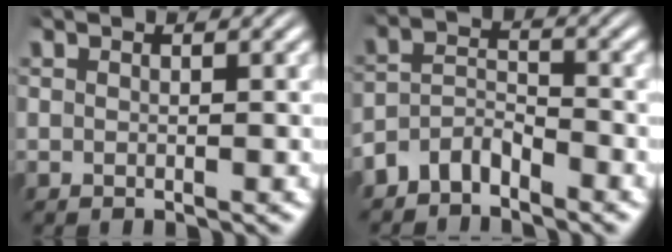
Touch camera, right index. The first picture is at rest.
{"total": 4.5, "force": [-3.2, 2.7, 1.6], "torque": [-0.031, -0.014, -0.055]}